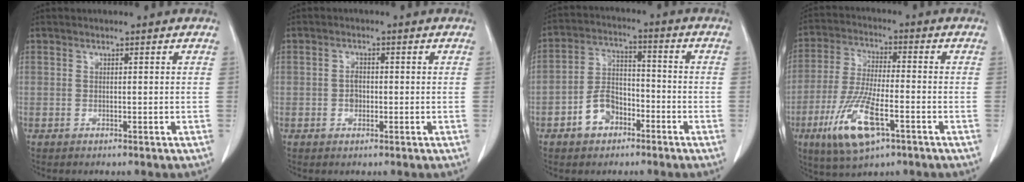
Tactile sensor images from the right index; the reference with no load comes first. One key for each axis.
{"total": 1.9, "fx": -0.4, "fy": 1.4, "fz": 1.3, "tx": -0.020, "ty": 0.004, "tz": -0.007}
{"total": 7.0, "fx": -3.5, "fy": 5.0, "fz": 3.4, "tx": -0.072, "ty": 0.022, "tz": -0.059}
{"total": 12.3, "fx": -5.5, "fy": 3.2, "fz": 10.6, "tx": -0.220, "ty": -0.019, "tz": -0.095}